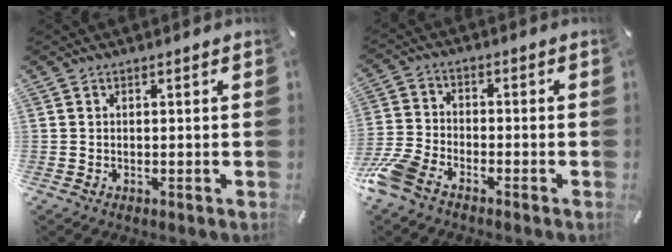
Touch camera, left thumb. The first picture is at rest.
{"total": 8.6, "force": [-6.2, 4.0, 4.4], "torque": [-0.116, 0.014, -0.125]}